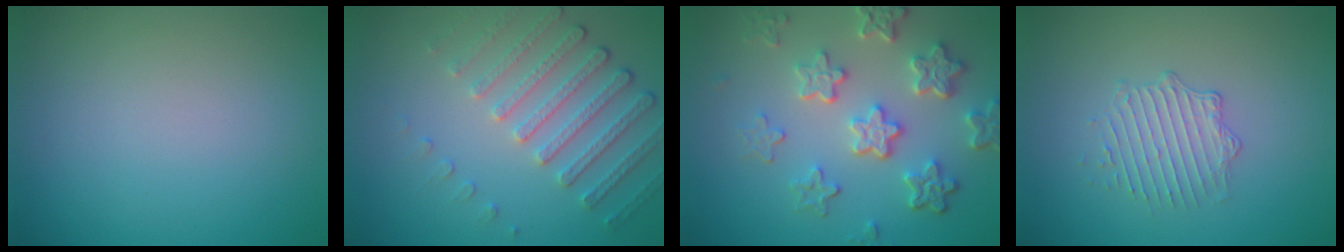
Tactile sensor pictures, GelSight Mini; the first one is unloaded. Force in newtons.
{"total": 4.7, "press": 3.5, "slide": 3.1}
{"total": 5.9, "press": 4.4, "slide": 4.0}
{"total": 1.9, "press": 1.4, "slide": 1.4}